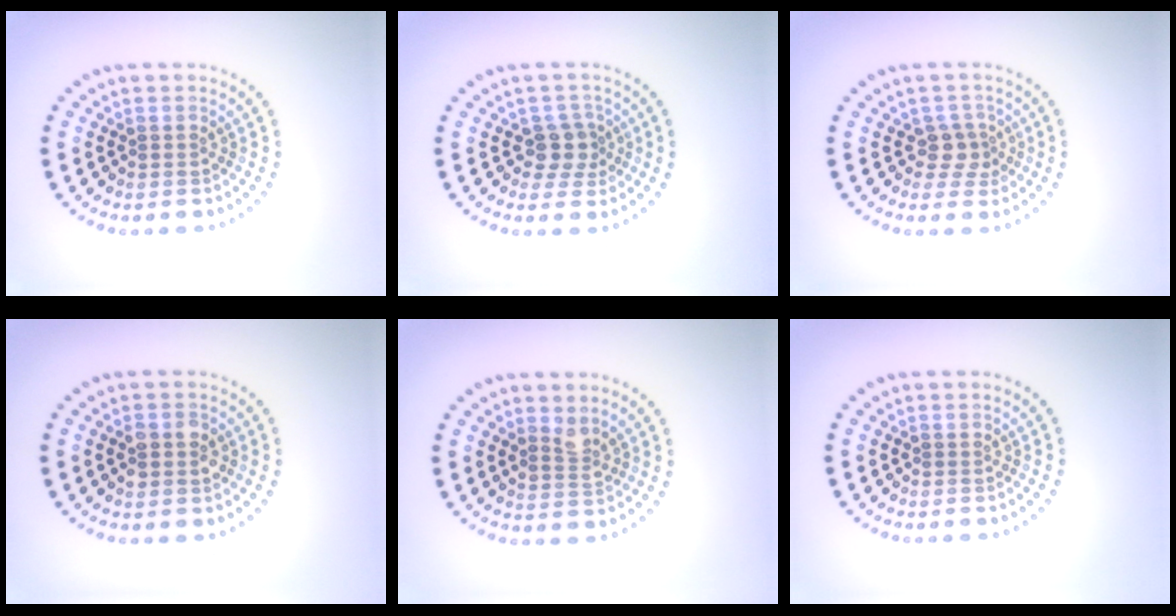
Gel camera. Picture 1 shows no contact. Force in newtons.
{"total": 2.3, "press": 1.9, "slide": 1.2}
{"total": 2.0, "press": 1.5, "slide": 1.3}
{"total": 2.4, "press": 2.4, "slide": 0.2}
{"total": 1.8, "press": 1.5, "slide": 1.1}
{"total": 0.0}